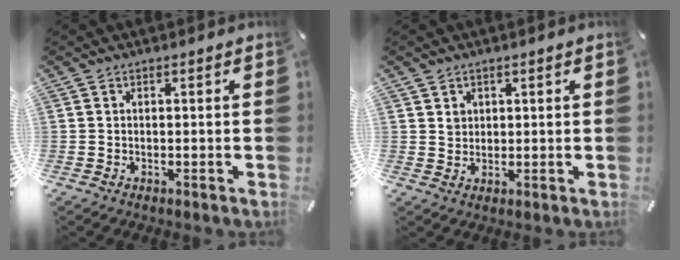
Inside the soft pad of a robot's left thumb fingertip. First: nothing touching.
{"total": 2.6, "force": [1.3, 2.2, 0.2], "torque": [0.001, -0.002, 0.025]}